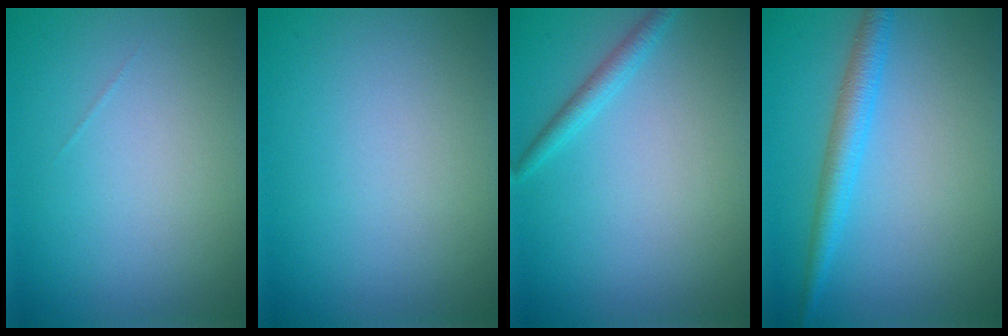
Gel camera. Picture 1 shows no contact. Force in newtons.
{"total": 0.0}
{"total": 1.5, "press": 1.5, "slide": 0.1}
{"total": 2.8, "press": 2.8, "slide": 0.2}